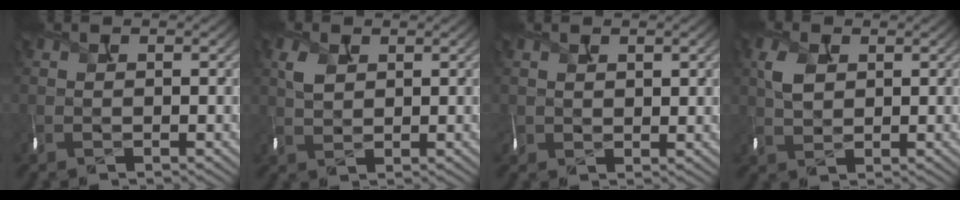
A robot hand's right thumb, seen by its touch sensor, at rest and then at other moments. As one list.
[{"total": 1.7, "force": [0.8, 1.3, 0.7], "torque": [-0.027, -0.006, 0.022]}, {"total": 2.6, "force": [1.4, 1.5, 1.6], "torque": [-0.043, 0.002, 0.033]}, {"total": 2.3, "force": [0.8, 1.8, 1.2], "torque": [-0.039, -0.005, 0.020]}]